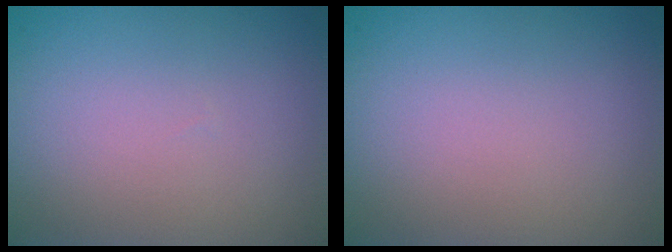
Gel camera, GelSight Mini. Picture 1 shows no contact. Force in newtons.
{"total": 0.0}